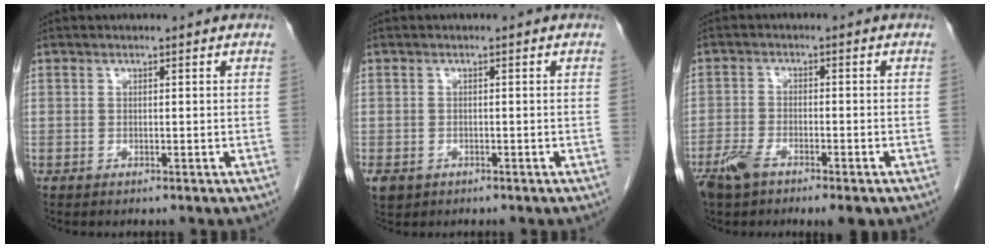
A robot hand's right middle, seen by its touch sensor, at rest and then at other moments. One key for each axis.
{"total": 3.2, "fx": -1.7, "fy": 2.4, "fz": 1.1, "tx": -0.019, "ty": -0.001, "tz": -0.024}
{"total": 7.3, "fx": -4.8, "fy": 2.5, "fz": 4.9, "tx": -0.088, "ty": -0.010, "tz": -0.081}